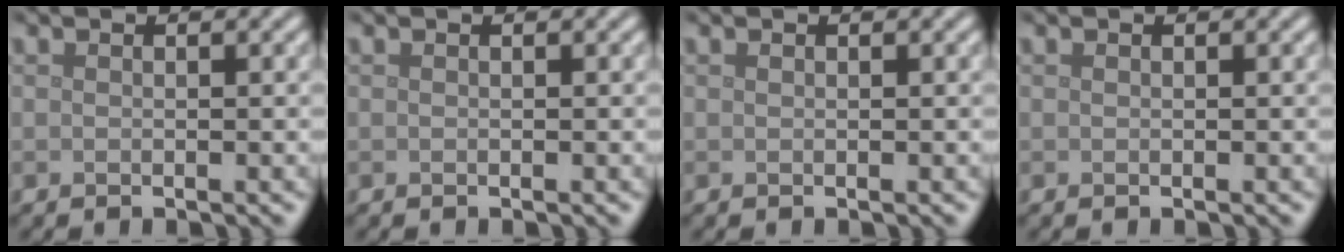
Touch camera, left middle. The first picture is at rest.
{"total": 0.0}
{"total": 0.0}
{"total": 0.0}